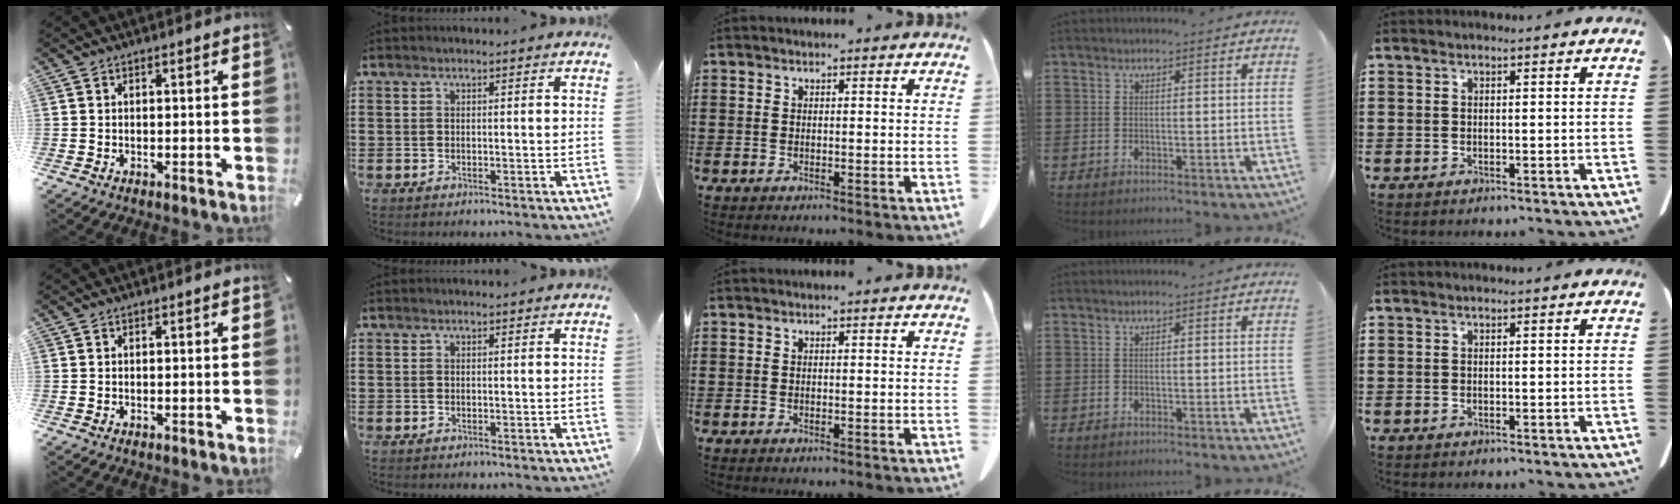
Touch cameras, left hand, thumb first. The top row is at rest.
{}